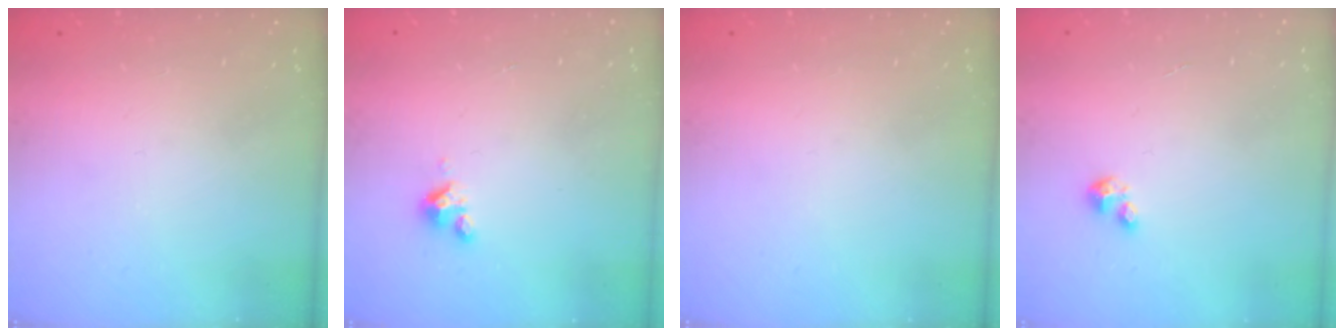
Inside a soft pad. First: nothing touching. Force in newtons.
{"total": 3.6, "press": 3.6, "slide": 0.4}
{"total": 0.0}
{"total": 2.0, "press": 2.0, "slide": 0.2}